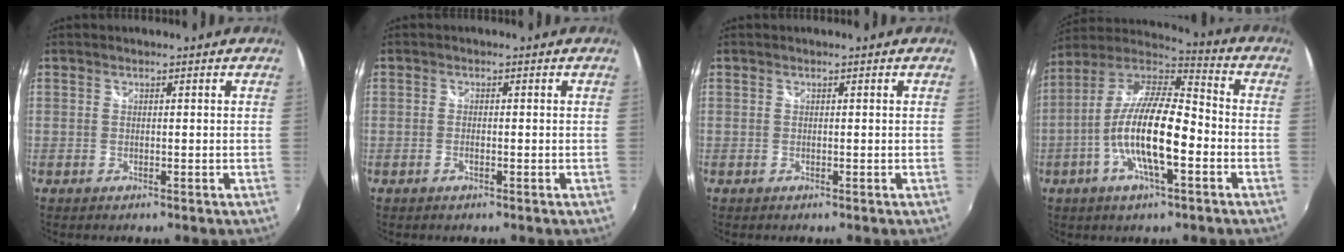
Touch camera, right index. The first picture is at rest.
{"total": 0.9, "force": [-0.4, 0.4, 0.8], "torque": [-0.018, 0.000, -0.009]}
{"total": 0.0}
{"total": 16.5, "force": [-4.5, 4.7, 15.1], "torque": [-0.290, -0.004, -0.092]}